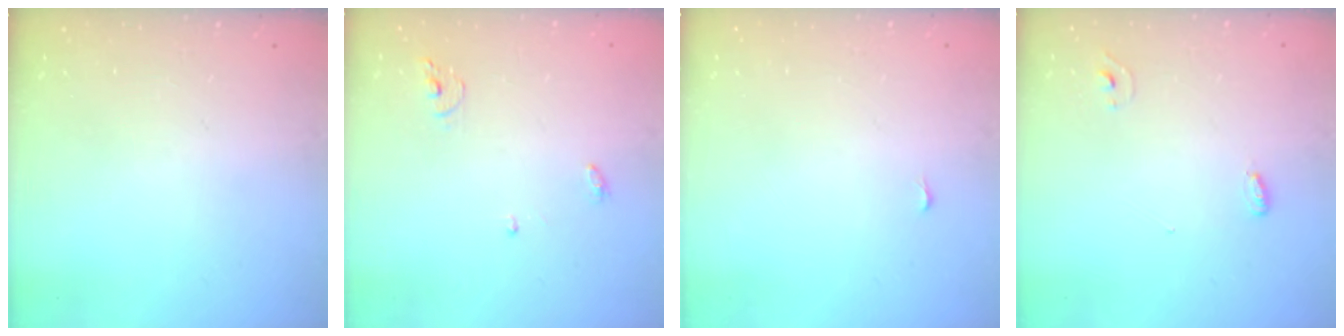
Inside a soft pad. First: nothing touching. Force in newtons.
{"total": 4.0, "press": 4.0, "slide": 0.4}
{"total": 6.7, "press": 2.3, "slide": 6.3}
{"total": 3.4, "press": 3.1, "slide": 1.3}